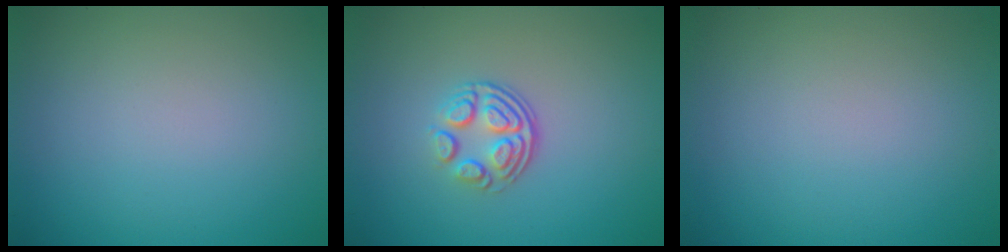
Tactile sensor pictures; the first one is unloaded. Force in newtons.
{"total": 3.5, "press": 2.4, "slide": 2.6}
{"total": 0.0}